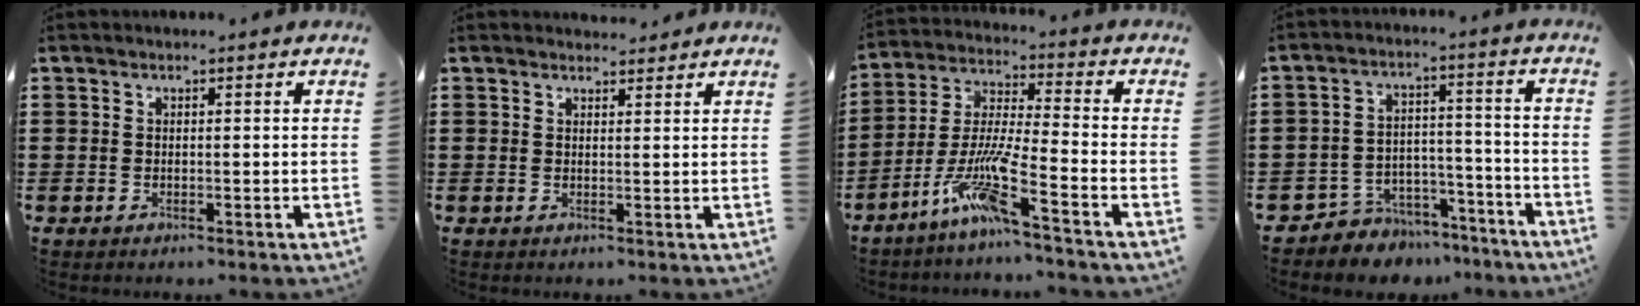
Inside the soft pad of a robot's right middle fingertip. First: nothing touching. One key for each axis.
{"total": 1.8, "fx": 1.7, "fy": 0.3, "fz": 0.0, "tx": 0.003, "ty": -0.002, "tz": 0.033}
{"total": 9.8, "fx": -6.6, "fy": 0.4, "fz": 7.3, "tx": -0.165, "ty": -0.017, "tz": -0.134}
{"total": 5.5, "fx": -5.2, "fy": 1.8, "fz": -0.1, "tx": -0.002, "ty": 0.021, "tz": -0.108}